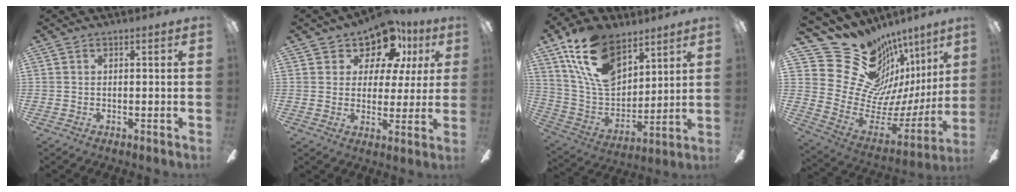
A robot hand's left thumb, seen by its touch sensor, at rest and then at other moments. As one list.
[{"total": 12.3, "force": [8.5, 6.9, 5.7], "torque": [-0.094, -0.047, 0.154]}, {"total": 19.5, "force": [12.0, 10.9, 10.8], "torque": [-0.215, -0.048, 0.225]}, {"total": 25.6, "force": [16.7, 15.8, 11.4], "torque": [-0.193, -0.129, 0.334]}]